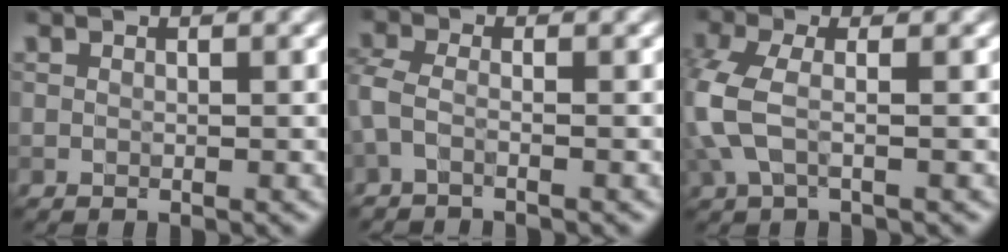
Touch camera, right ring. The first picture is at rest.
{"total": 1.9, "force": [-1.4, 0.5, 1.2], "torque": [-0.035, -0.010, -0.041]}
{"total": 4.0, "force": [-0.5, 1.6, 3.7], "torque": [-0.096, 0.001, -0.017]}